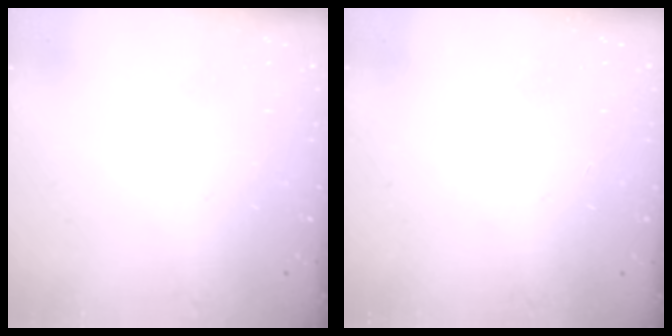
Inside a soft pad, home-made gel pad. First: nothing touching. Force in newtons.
{"total": 1.4, "press": 1.4, "slide": 0.1}